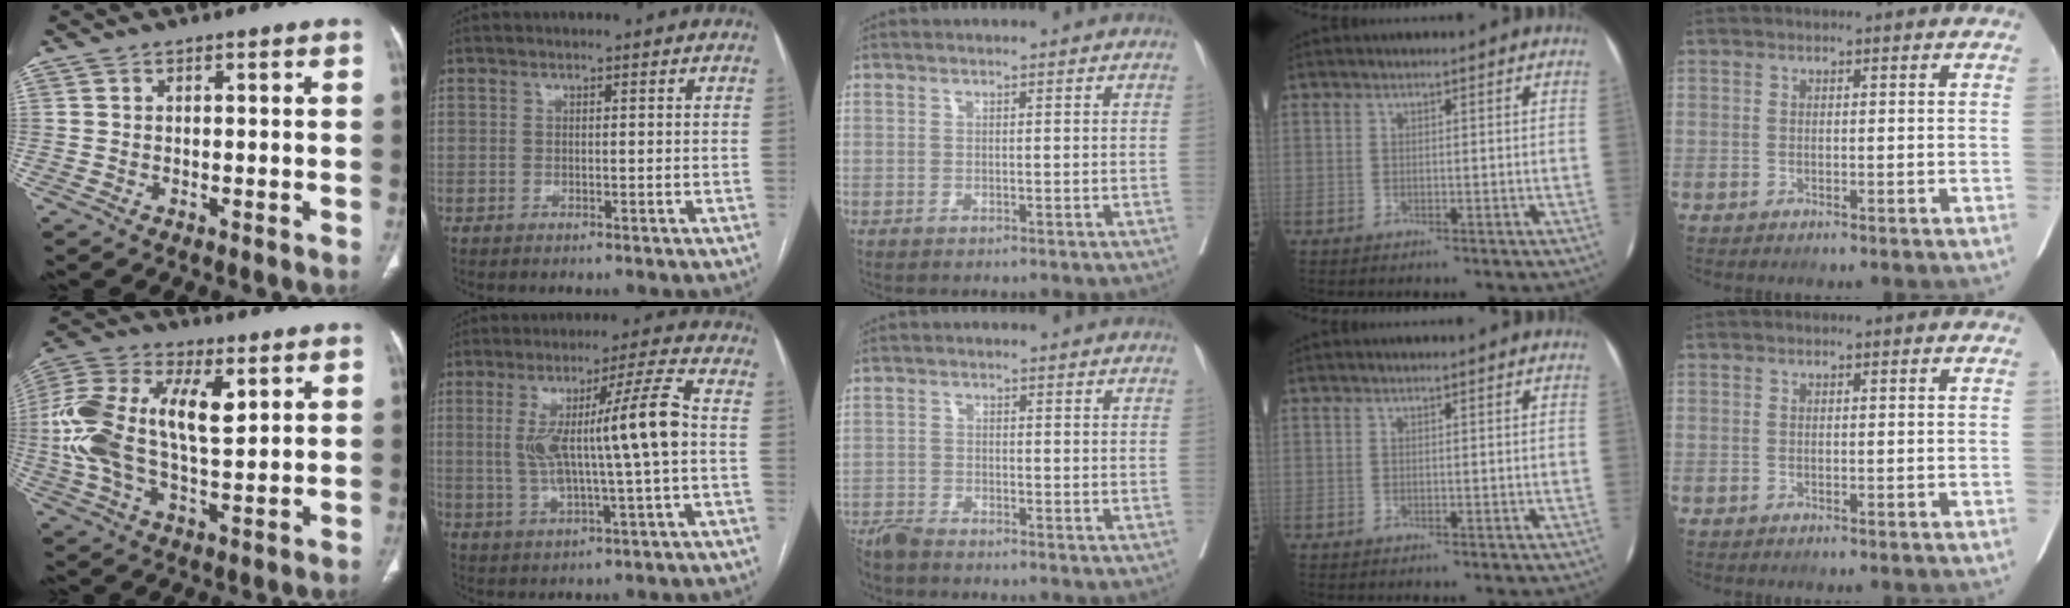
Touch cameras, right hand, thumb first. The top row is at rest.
{"thumb": {"total": 18.2, "force": [3.5, 9.0, 15.4], "torque": [-0.313, 0.012, 0.057]}, "index": {"total": 12.6, "force": [0.5, -0.2, 12.6], "torque": [-0.227, 0.016, 0.010]}, "middle": {"total": 4.0, "force": [-3.8, 0.3, 1.3], "torque": [-0.016, -0.012, -0.073]}}